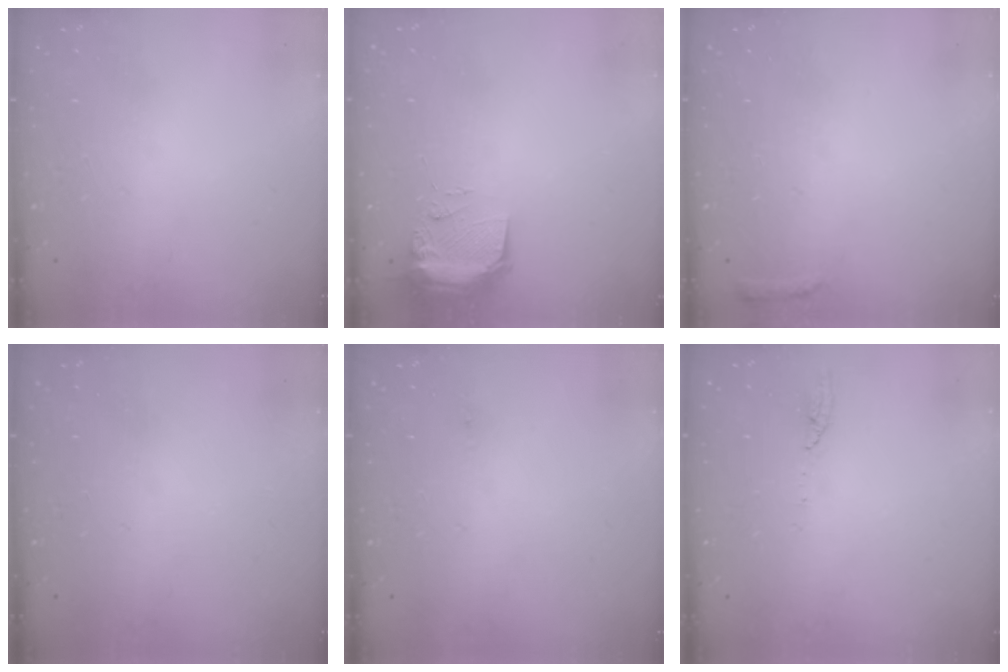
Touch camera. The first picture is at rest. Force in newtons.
{"total": 11.0, "press": 9.6, "slide": 5.4}
{"total": 4.7, "press": 4.6, "slide": 0.9}
{"total": 0.0}
{"total": 12.5, "press": 4.6, "slide": 11.7}
{"total": 3.5, "press": 3.5, "slide": 0.3}